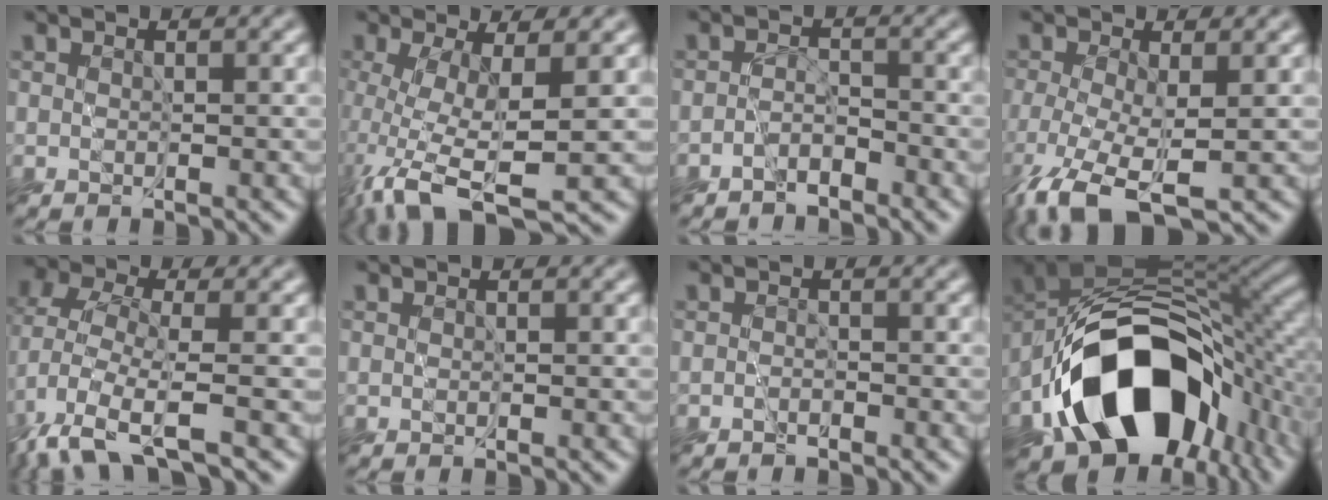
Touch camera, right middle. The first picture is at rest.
{"total": 7.2, "force": [-2.2, 1.8, 6.7], "torque": [-0.130, -0.016, -0.040]}
{"total": 1.9, "force": [-1.8, 0.5, 0.4], "torque": [-0.008, 0.005, -0.040]}
{"total": 5.5, "force": [-2.6, 2.1, 4.4], "torque": [-0.107, -0.017, -0.052]}
{"total": 5.5, "force": [-3.3, 1.5, 4.2], "torque": [-0.099, -0.009, -0.080]}
{"total": 0.0}
{"total": 0.8, "force": [-0.7, 0.4, 0.1], "torque": [-0.001, -0.001, -0.014]}
{"total": 16.0, "force": [-7.0, 9.5, 10.8], "torque": [-0.169, -0.003, -0.120]}